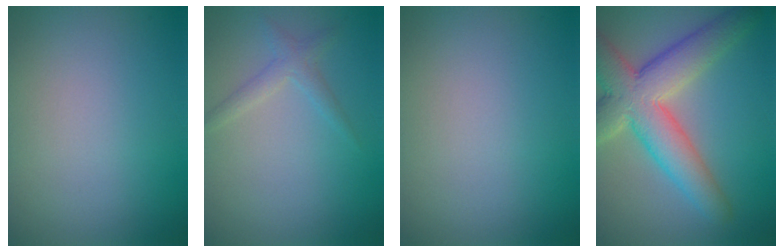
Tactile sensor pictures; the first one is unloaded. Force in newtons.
{"total": 1.5, "press": 1.5, "slide": 0.1}
{"total": 0.0}
{"total": 8.3, "press": 8.3, "slide": 0.5}